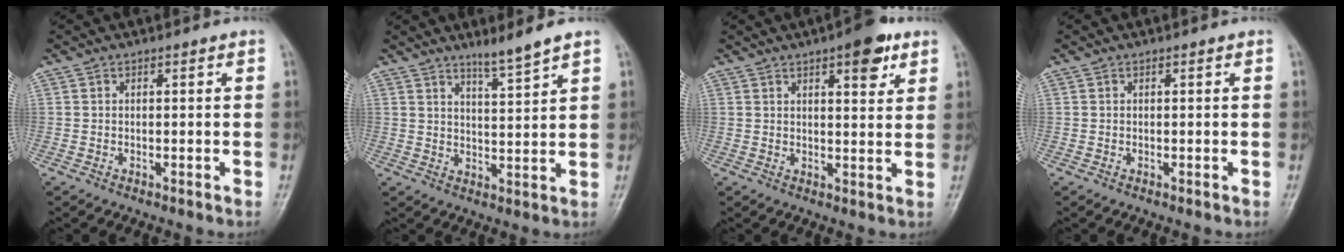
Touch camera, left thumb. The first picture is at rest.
{"total": 5.0, "force": [4.1, -0.4, 2.9], "torque": [-0.048, -0.039, 0.075]}
{"total": 7.6, "force": [4.2, 2.7, 5.7], "torque": [-0.057, -0.016, 0.052]}
{"total": 0.0}